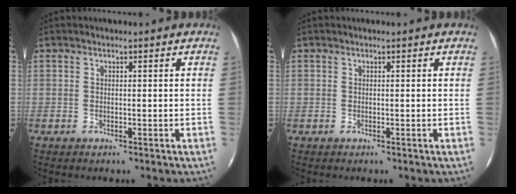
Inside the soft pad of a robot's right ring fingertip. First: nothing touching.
{"total": 0.0}